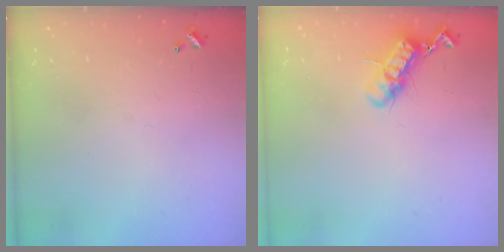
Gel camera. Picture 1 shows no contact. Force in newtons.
{"total": 11.9, "press": 11.9, "slide": 0.8}